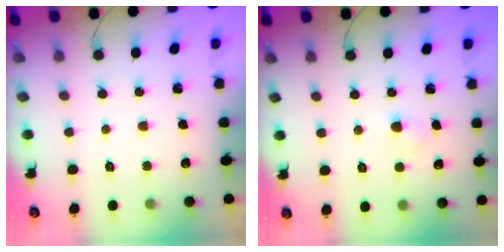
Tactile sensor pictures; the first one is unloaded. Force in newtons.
{"total": 1.8, "press": 1.6, "slide": 0.8}